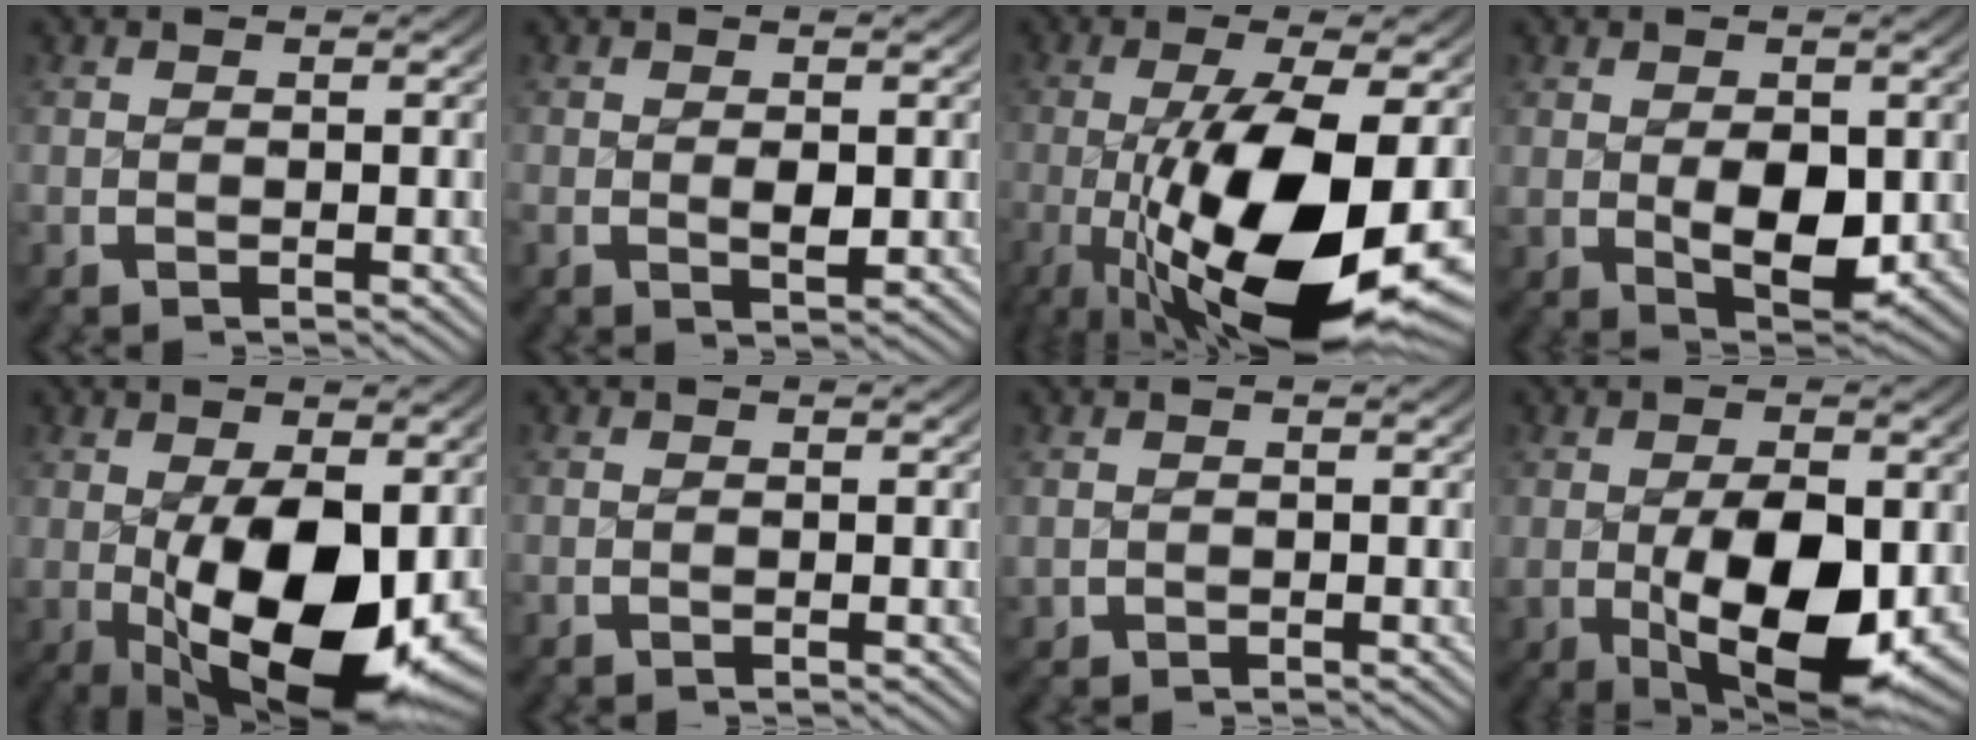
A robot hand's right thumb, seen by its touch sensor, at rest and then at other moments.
{"total": 1.8, "force": [0.1, 1.2, 1.4], "torque": [-0.026, -0.008, 0.005]}
{"total": 19.2, "force": [-3.6, 9.3, 16.5], "torque": [-0.304, -0.055, -0.021]}
{"total": 5.6, "force": [-0.1, 3.3, 4.5], "torque": [-0.085, -0.033, 0.014]}
{"total": 15.2, "force": [-1.7, 8.5, 12.5], "torque": [-0.222, -0.054, 0.005]}
{"total": 0.0}
{"total": 0.8, "force": [0.1, 0.8, 0.2], "torque": [-0.006, -0.005, 0.008]}
{"total": 10.8, "force": [-1.5, 5.7, 9.1], "torque": [-0.163, -0.040, -0.001]}